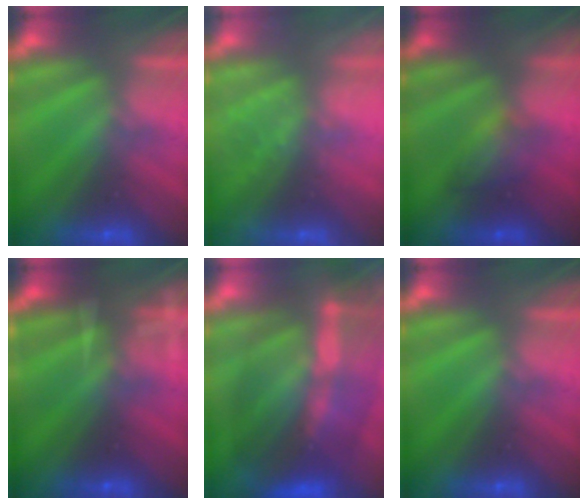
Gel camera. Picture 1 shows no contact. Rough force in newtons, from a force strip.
{"total": 2.3}
{"total": 2.3}
{"total": 9.2}
{"total": 10.4}
{"total": 0.0}